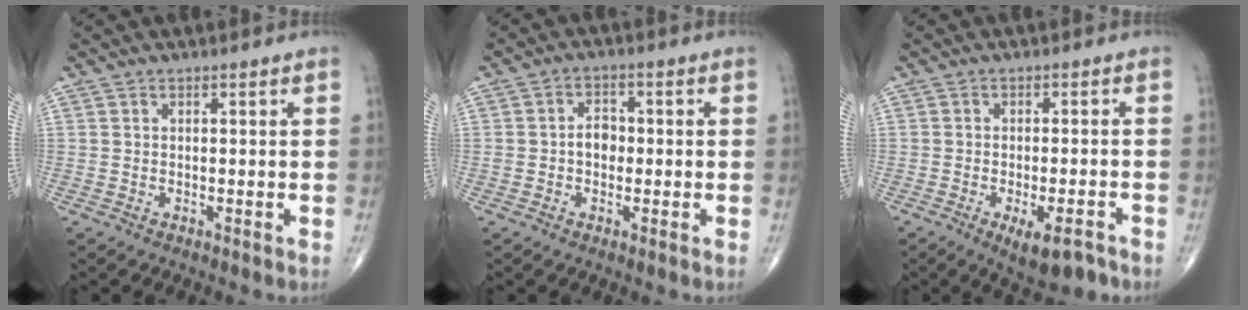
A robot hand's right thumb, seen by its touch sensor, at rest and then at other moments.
{"total": 3.7, "force": [-0.4, 2.8, 2.4], "torque": [-0.025, 0.013, -0.012]}
{"total": 7.7, "force": [-4.3, 2.8, 5.7], "torque": [-0.079, 0.010, -0.057]}